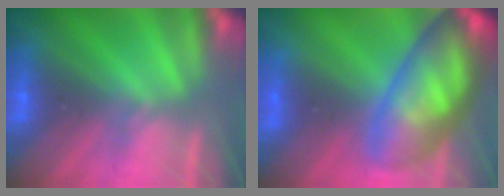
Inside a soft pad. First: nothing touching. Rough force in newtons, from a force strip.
{"total": 11.6}